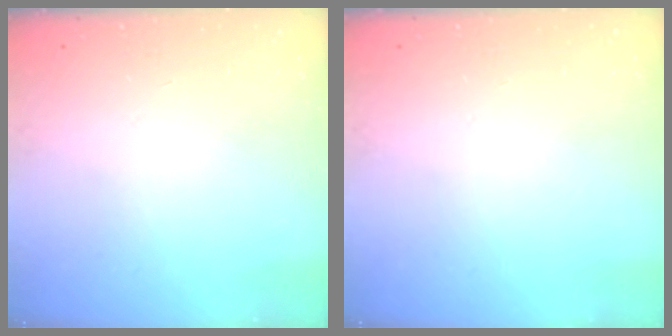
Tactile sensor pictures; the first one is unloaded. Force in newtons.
{"total": 0.0}